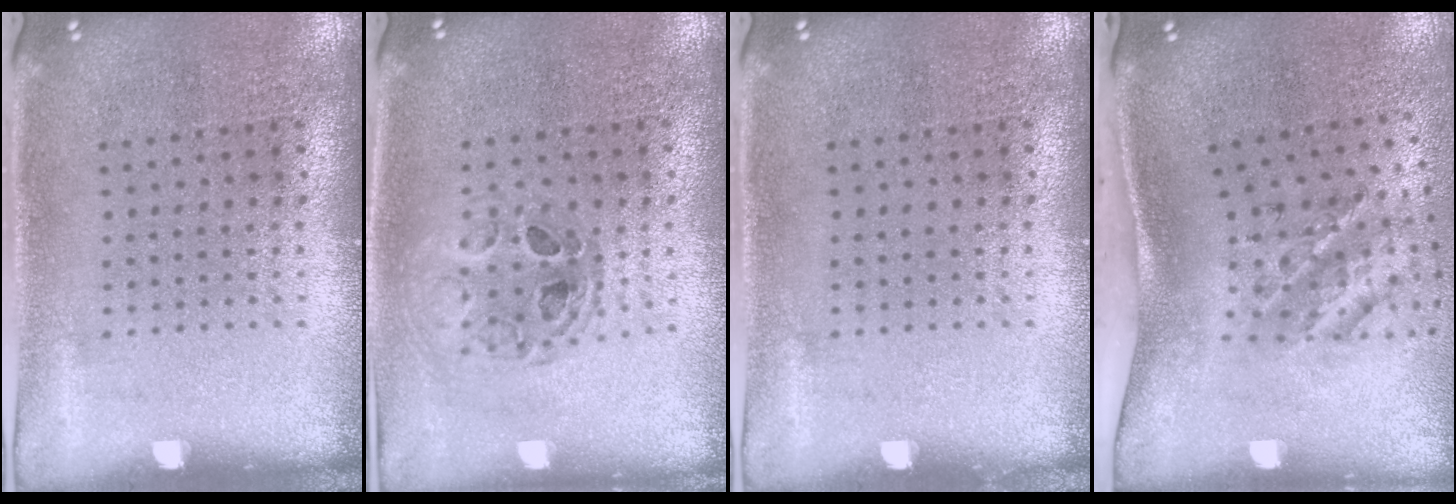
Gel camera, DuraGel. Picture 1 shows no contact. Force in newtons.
{"total": 0.8, "press": 0.8, "slide": 0.1}
{"total": 0.0}
{"total": 2.2, "press": 1.2, "slide": 1.8}